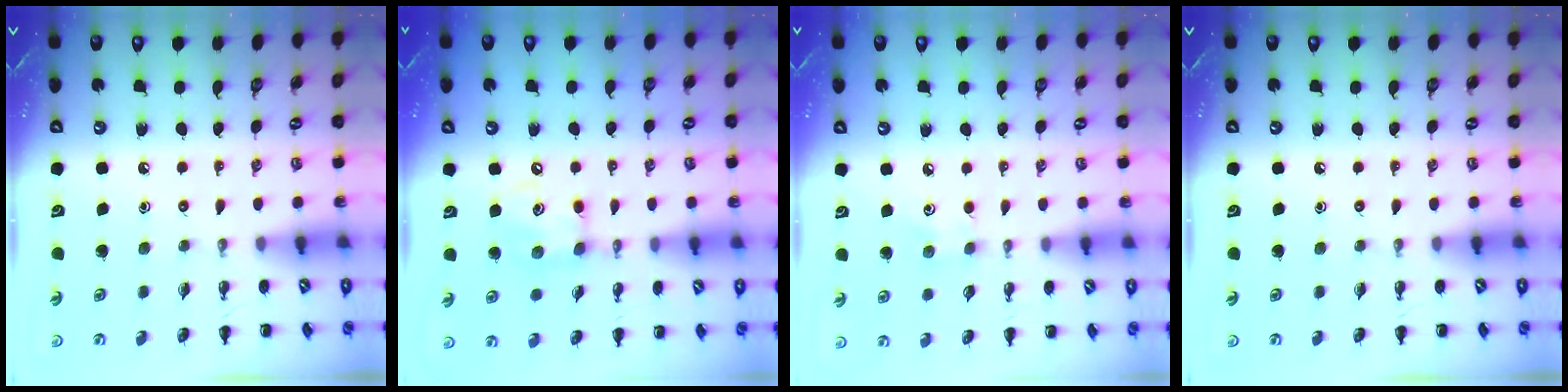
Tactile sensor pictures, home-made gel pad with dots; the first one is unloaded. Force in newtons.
{"total": 8.1, "press": 8.0, "slide": 1.2}
{"total": 4.4, "press": 4.2, "slide": 1.1}
{"total": 0.0}